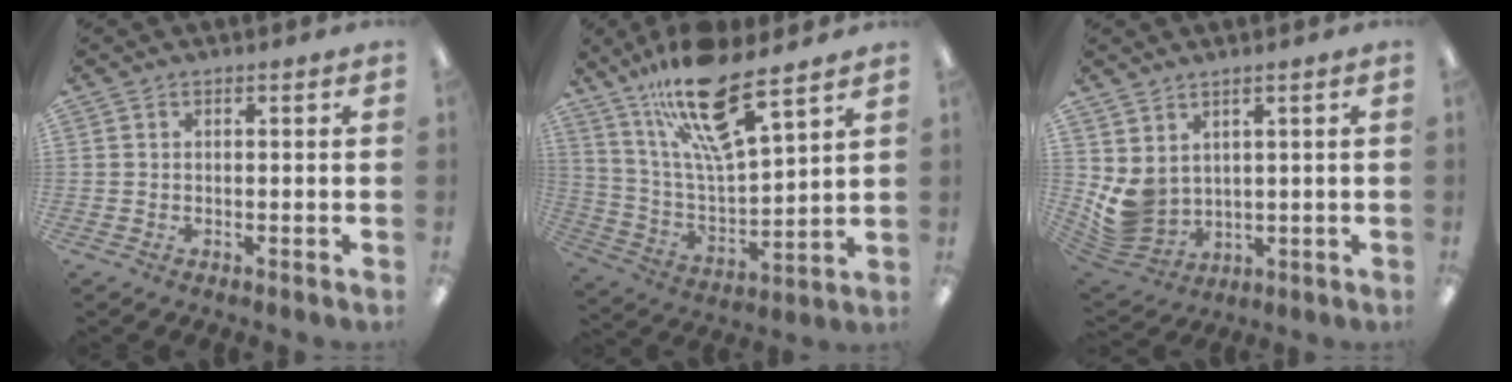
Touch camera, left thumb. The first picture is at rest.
{"total": 18.9, "force": [13.7, 4.8, 12.2], "torque": [-0.224, -0.074, 0.231]}
{"total": 6.6, "force": [2.3, 5.1, 3.4], "torque": [-0.100, -0.024, 0.049]}